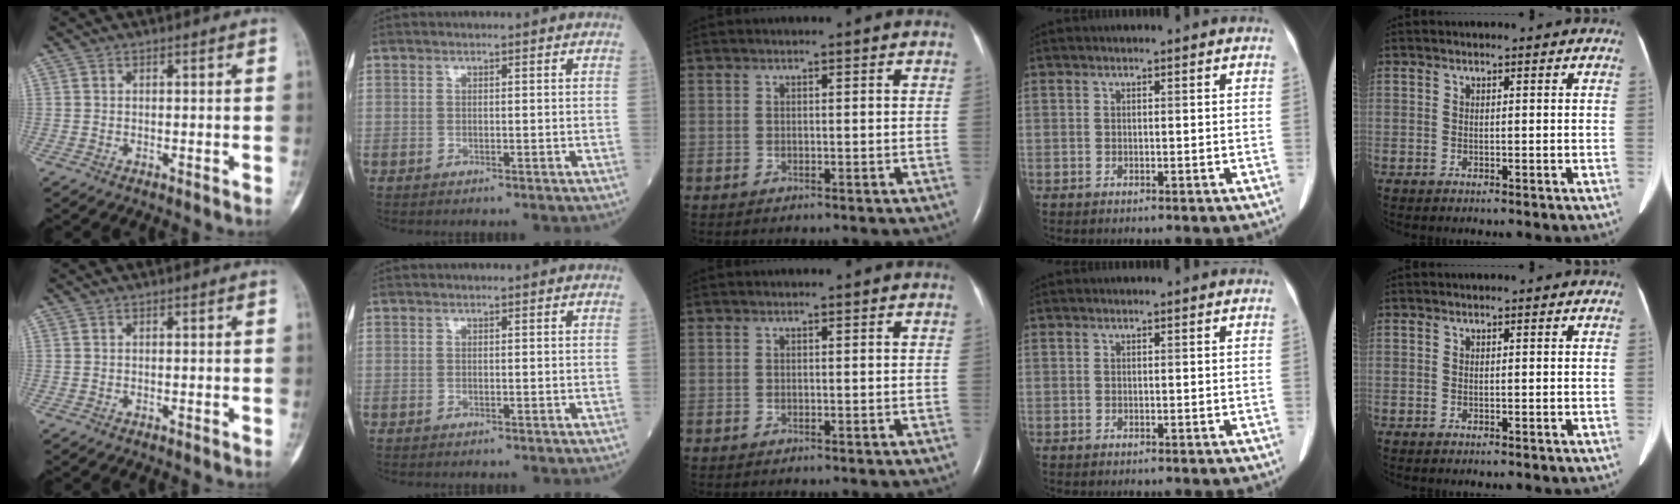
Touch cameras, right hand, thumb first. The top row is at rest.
{}